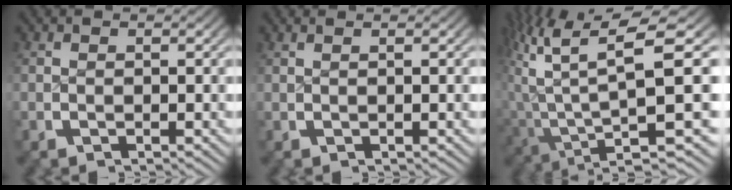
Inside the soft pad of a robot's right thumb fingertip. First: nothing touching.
{"total": 0.8, "force": [0.5, -0.3, 0.6], "torque": [-0.010, 0.004, 0.010]}
{"total": 13.2, "force": [-0.3, 6.5, 11.4], "torque": [-0.199, -0.023, 0.012]}